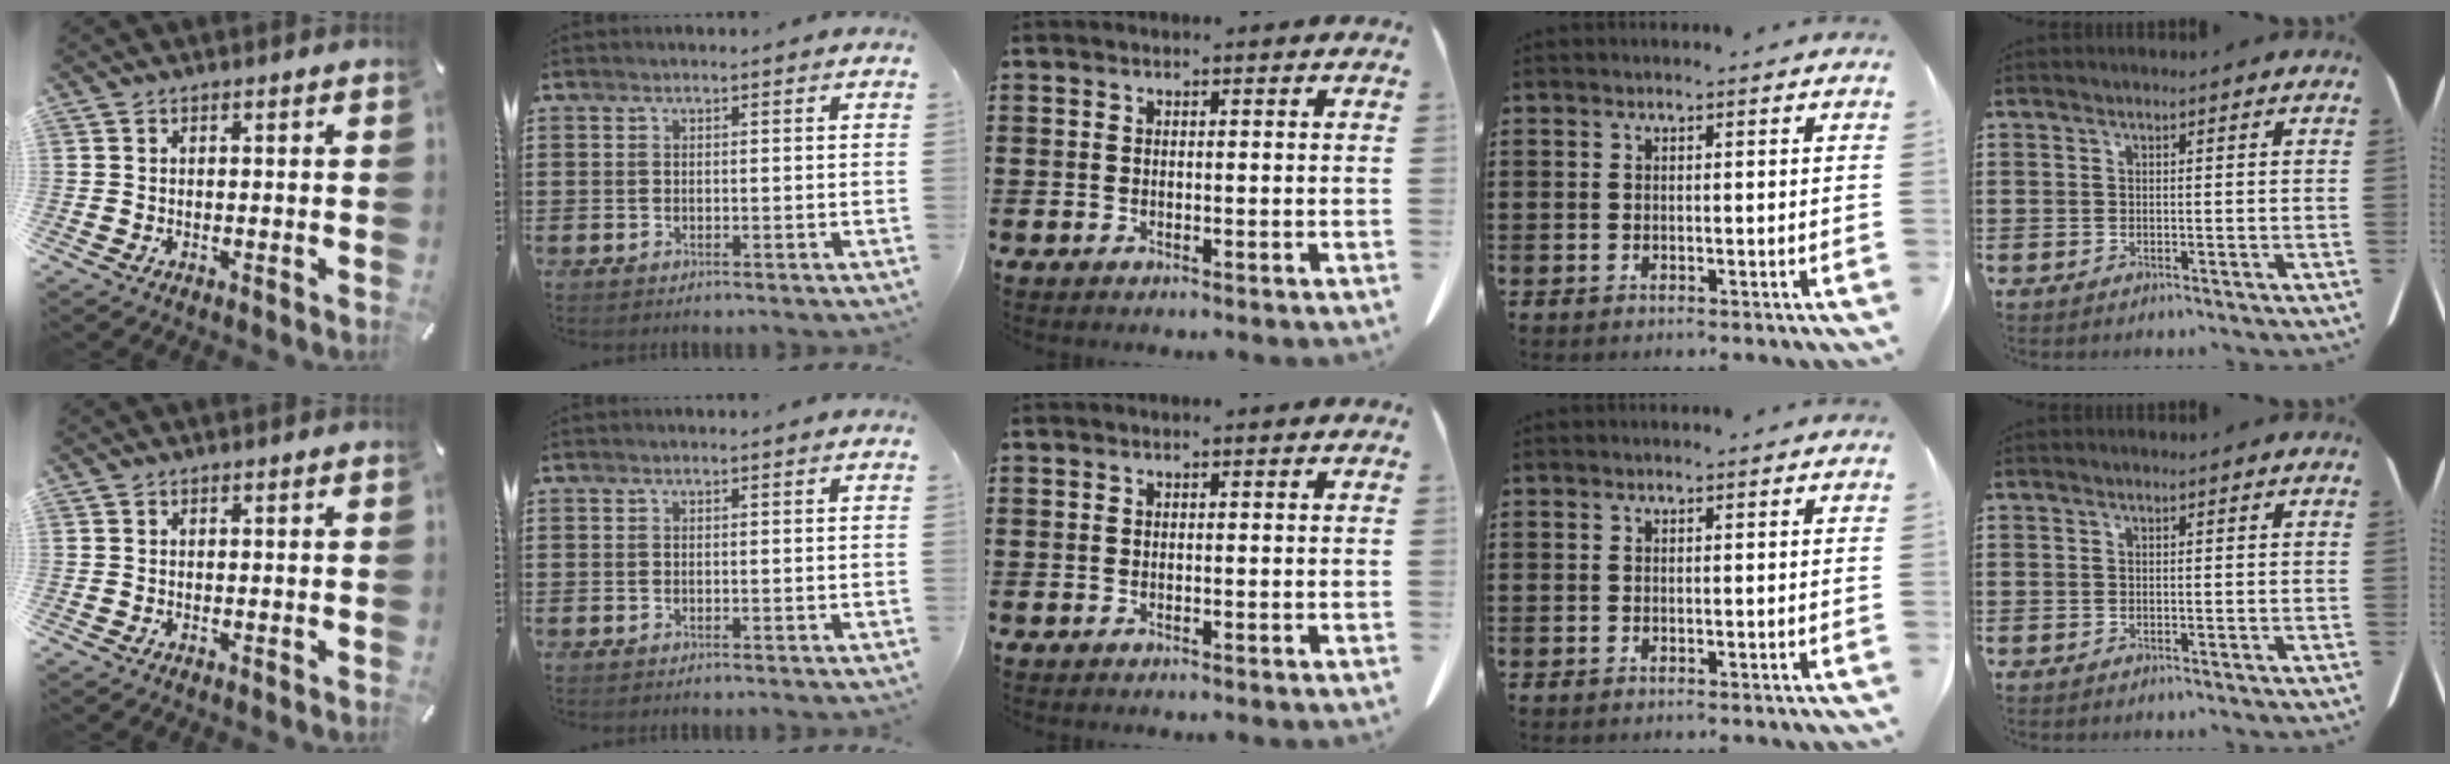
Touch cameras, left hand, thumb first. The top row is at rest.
{}